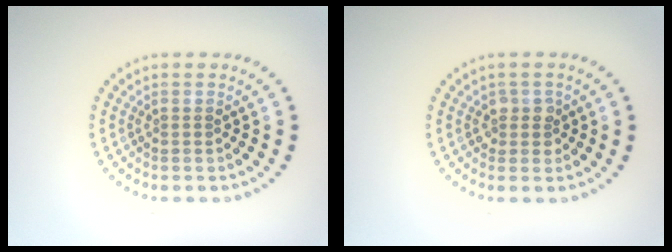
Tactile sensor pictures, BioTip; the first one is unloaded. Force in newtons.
{"total": 1.5, "press": 1.4, "slide": 0.5}